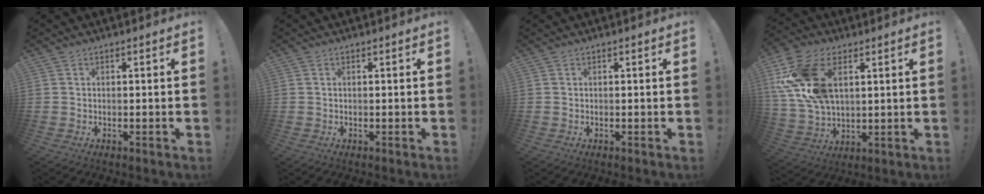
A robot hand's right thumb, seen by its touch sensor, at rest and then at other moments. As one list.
[{"total": 0.0}, {"total": 0.0}, {"total": 19.5, "force": [6.4, 12.5, 13.5], "torque": [-0.270, -0.019, 0.121]}]